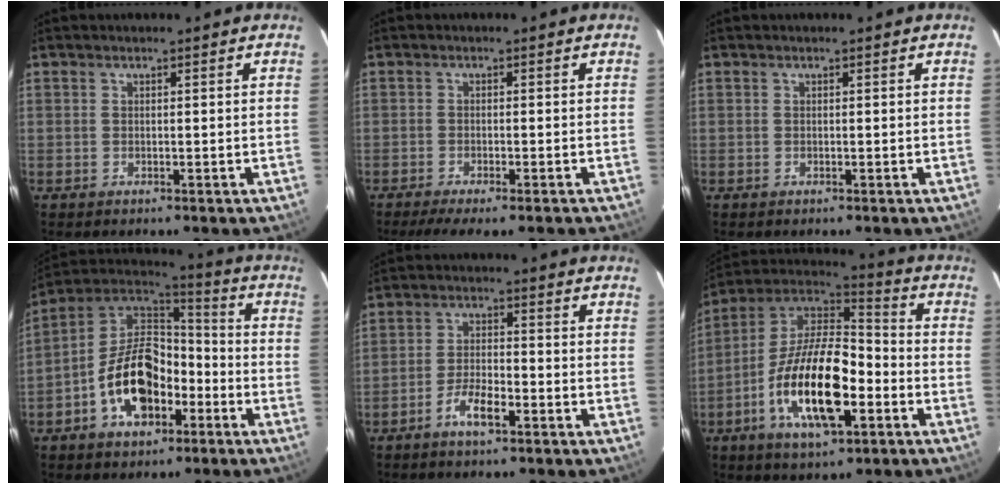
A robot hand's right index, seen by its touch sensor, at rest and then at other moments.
{"total": 6.8, "force": [-5.6, 0.6, 4.0], "torque": [-0.084, -0.025, -0.087]}
{"total": 0.0}
{"total": 15.3, "force": [-5.9, 9.3, 10.6], "torque": [-0.205, 0.026, -0.098]}
{"total": 5.5, "force": [-3.5, 1.6, 4.0], "torque": [-0.089, 0.001, -0.065]}
{"total": 19.7, "force": [-6.8, 7.9, 16.7], "torque": [-0.327, -0.013, -0.129]}